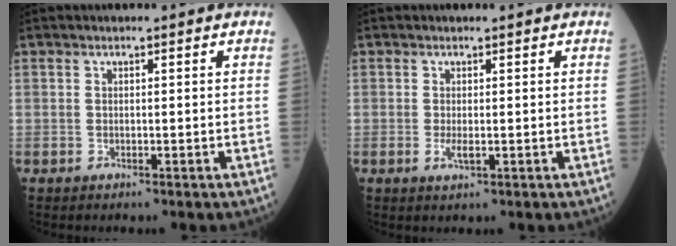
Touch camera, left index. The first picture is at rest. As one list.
[{"total": 1.5, "force": [-0.1, 0.5, 1.4], "torque": [-0.030, -0.006, 0.001]}]